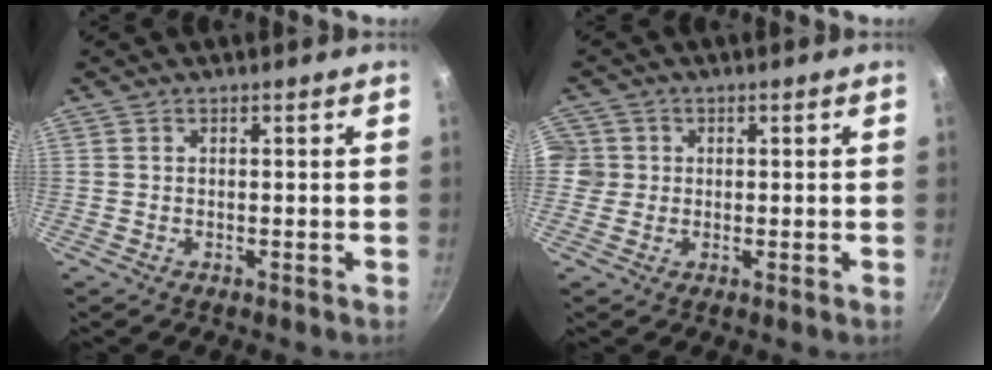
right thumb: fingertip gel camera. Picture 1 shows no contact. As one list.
[{"total": 4.7, "force": [0.3, 4.6, 1.0], "torque": [0.007, 0.007, -0.001]}]